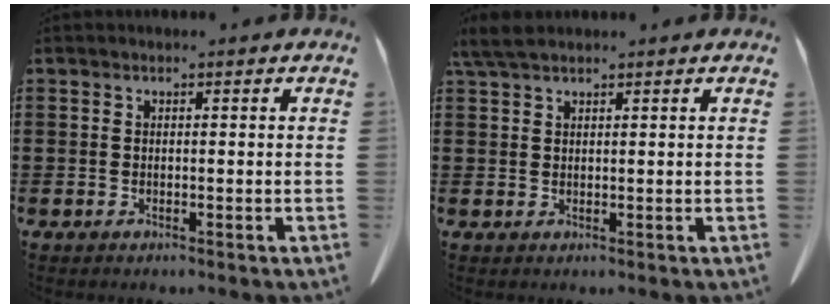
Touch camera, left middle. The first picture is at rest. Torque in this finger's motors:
{"motor_torque": [0.12, 0.08, 0.01, 0.01]}